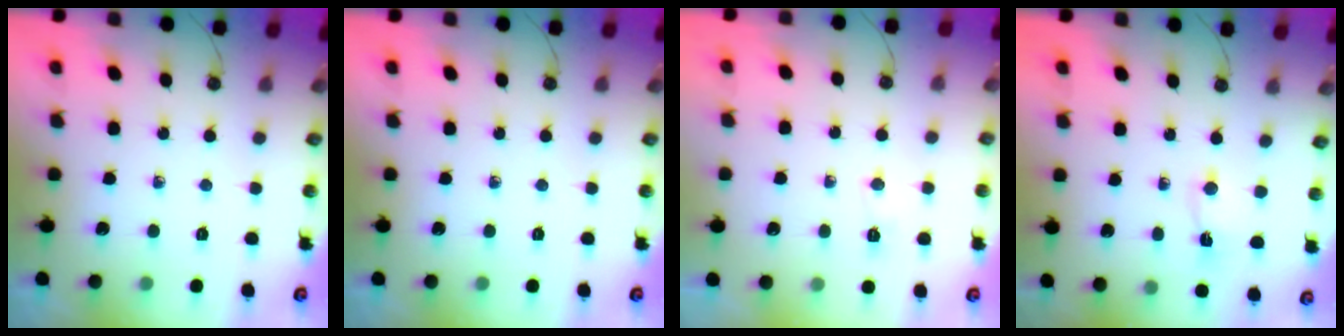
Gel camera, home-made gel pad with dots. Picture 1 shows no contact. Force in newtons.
{"total": 0.0}
{"total": 9.4, "press": 3.9, "slide": 8.6}
{"total": 1.0, "press": 1.0, "slide": 0.4}